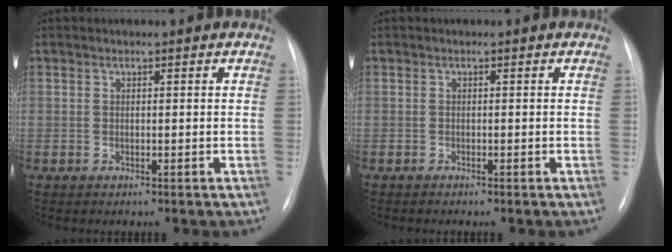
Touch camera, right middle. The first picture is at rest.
{"total": 0.0}